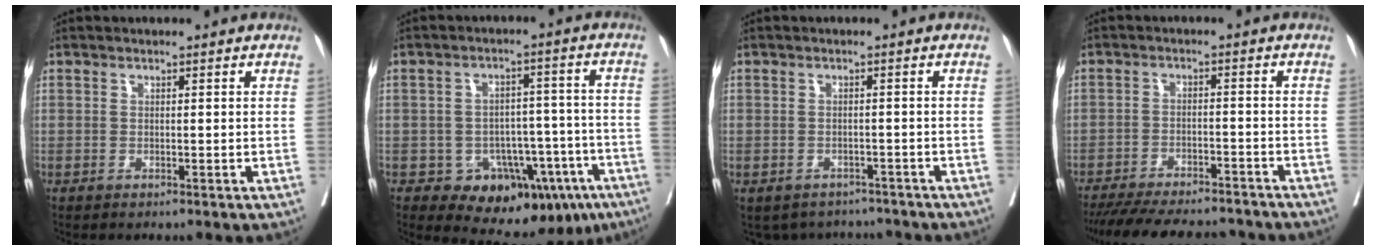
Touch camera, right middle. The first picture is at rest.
{"total": 14.4, "force": [-8.4, 8.5, 8.1], "torque": [-0.077, 0.044, -0.105]}
{"total": 6.1, "force": [-5.5, 2.5, 0.3], "torque": [0.002, 0.011, -0.066]}
{"total": 17.6, "force": [-15.8, 3.6, 6.8], "torque": [-0.150, -0.020, -0.219]}